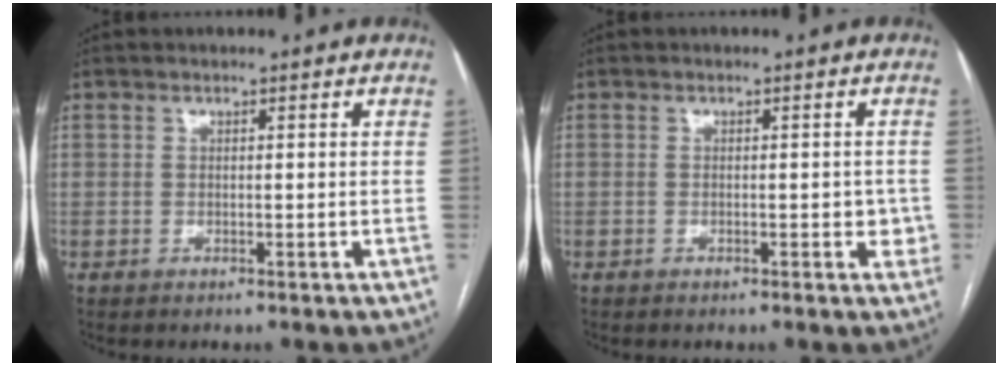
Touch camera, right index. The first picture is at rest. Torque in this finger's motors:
{"motor_torque": [0.45, -0.02, 0.20, 0.03]}